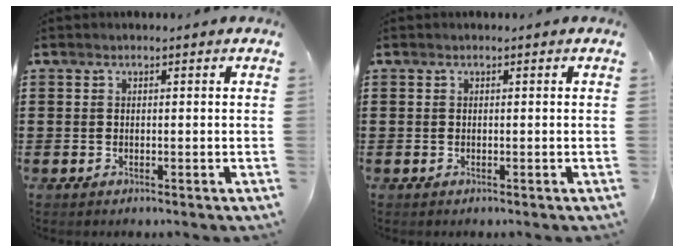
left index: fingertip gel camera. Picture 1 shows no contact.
{"total": 0.0}